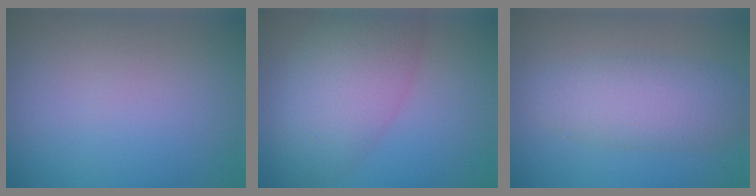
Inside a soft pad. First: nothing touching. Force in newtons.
{"total": 7.0, "press": 7.0, "slide": 0.3}
{"total": 4.8, "press": 4.8, "slide": 0.3}